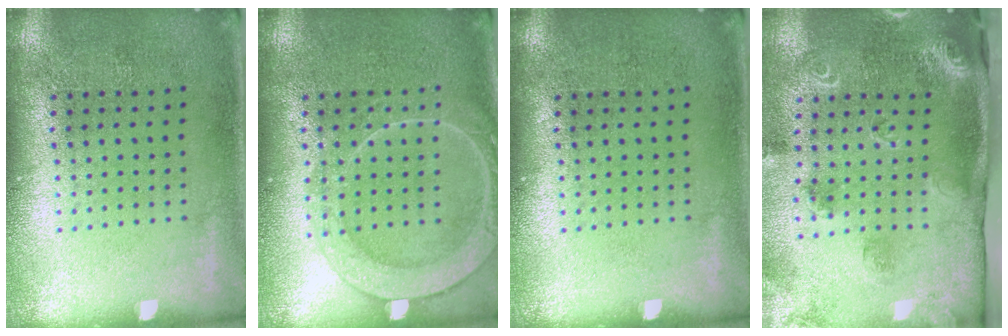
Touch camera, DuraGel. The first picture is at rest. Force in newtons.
{"total": 3.0, "press": 2.9, "slide": 0.5}
{"total": 0.0}
{"total": 2.1, "press": 1.8, "slide": 1.1}